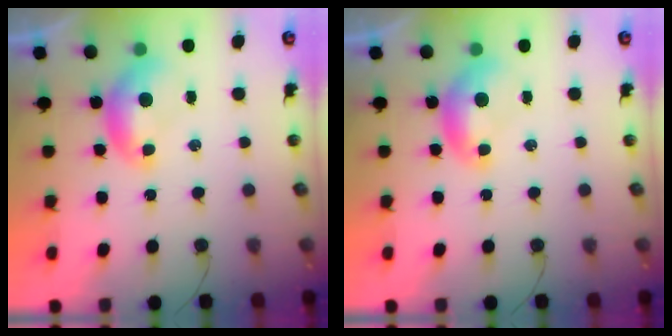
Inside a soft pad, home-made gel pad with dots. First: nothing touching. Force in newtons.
{"total": 0.0}